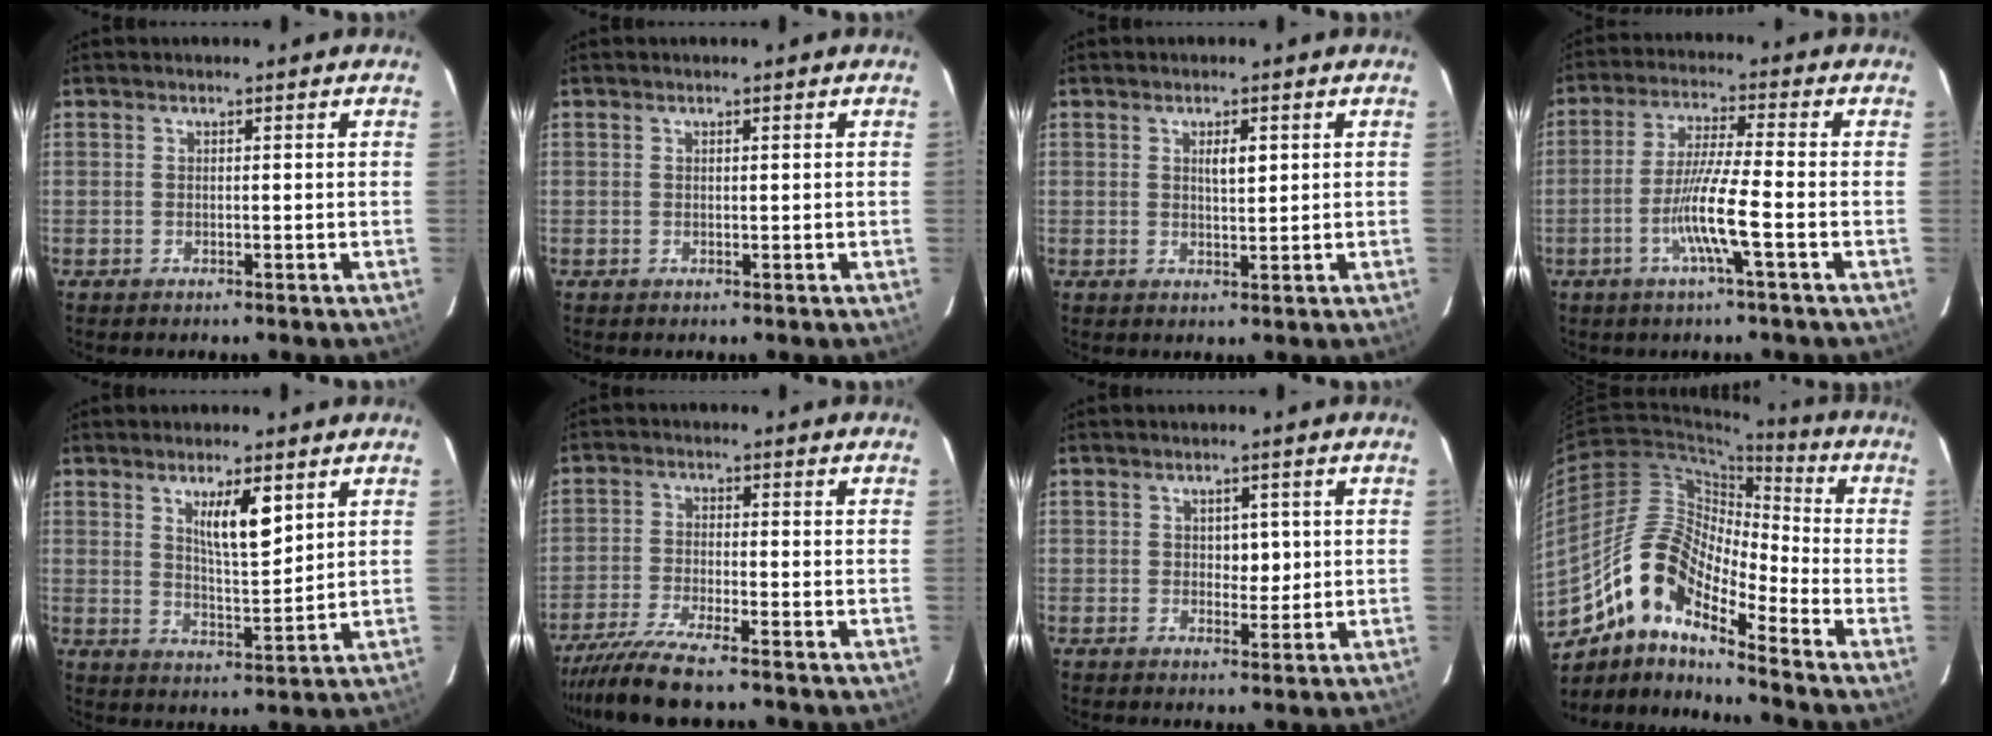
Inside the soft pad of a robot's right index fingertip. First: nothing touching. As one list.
[{"total": 0.0}, {"total": 2.4, "force": [0.9, 0.7, 2.2], "torque": [-0.037, 0.000, 0.015]}, {"total": 8.4, "force": [-2.8, -0.6, 7.9], "torque": [-0.151, -0.006, -0.055]}, {"total": 6.9, "force": [3.4, 1.4, 5.9], "torque": [-0.101, -0.009, 0.062]}, {"total": 8.0, "force": [-6.6, -0.3, 4.4], "torque": [-0.073, -0.025, -0.114]}, {"total": 2.9, "force": [0.5, 1.9, 2.2], "torque": [-0.022, -0.001, 0.010]}, {"total": 11.5, "force": [-8.7, 2.6, 7.1], "torque": [-0.142, 0.026, -0.158]}]